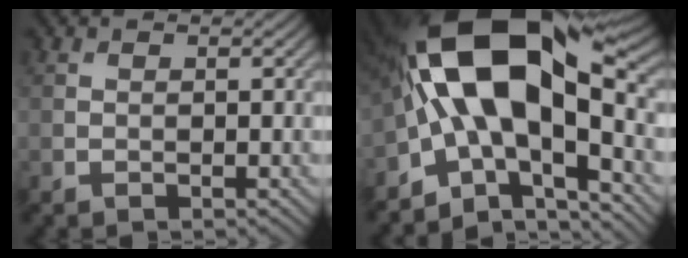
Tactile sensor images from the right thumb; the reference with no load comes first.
{"total": 18.6, "force": [-0.5, 9.4, 16.1], "torque": [-0.287, 0.013, -0.012]}